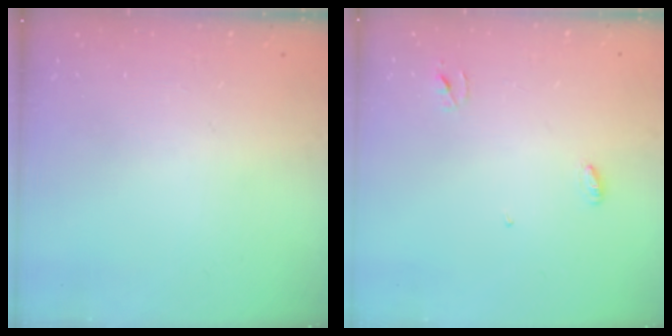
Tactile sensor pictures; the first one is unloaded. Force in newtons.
{"total": 3.2, "press": 3.2, "slide": 0.3}